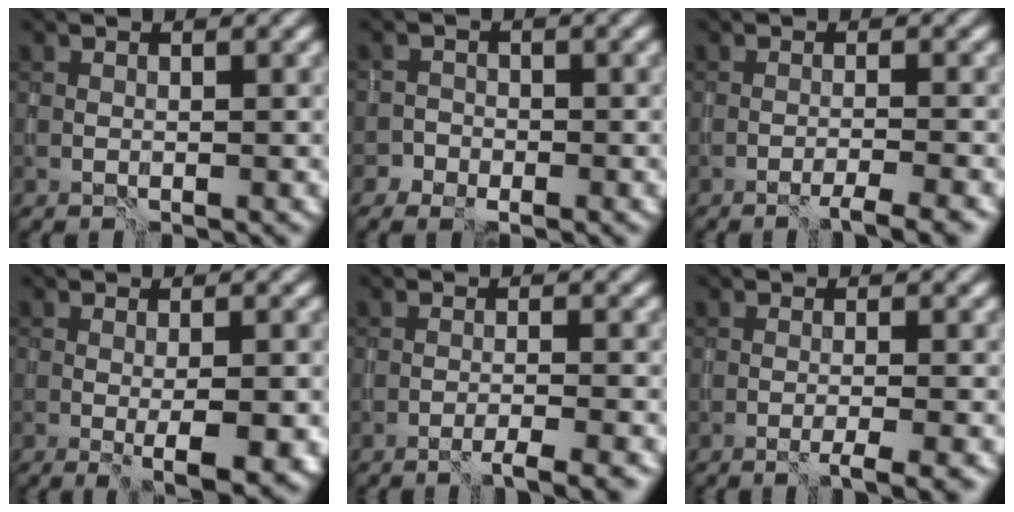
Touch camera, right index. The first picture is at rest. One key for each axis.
{"total": 2.3, "fx": -1.4, "fy": 1.8, "fz": 0.4, "tx": 0.004, "ty": 0.004, "tz": -0.031}
{"total": 2.9, "fx": -2.0, "fy": 0.3, "fz": 2.1, "tx": -0.017, "ty": 0.002, "tz": -0.041}
{"total": 3.5, "fx": -1.0, "fy": 0.6, "fz": 3.3, "tx": -0.048, "ty": -0.011, "tz": -0.013}
{"total": 2.9, "fx": -2.0, "fy": 0.3, "fz": 2.1, "tx": -0.017, "ty": 0.003, "tz": -0.043}
{"total": 2.6, "fx": -1.2, "fy": 0.4, "fz": 2.3, "tx": -0.026, "ty": -0.004, "tz": -0.023}